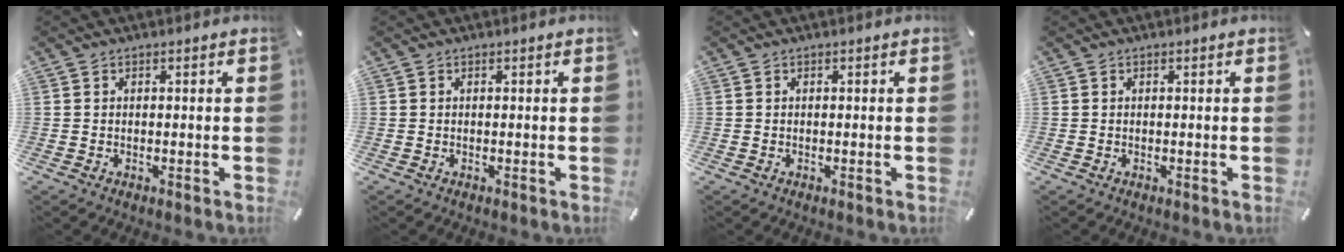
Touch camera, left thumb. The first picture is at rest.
{"total": 0.0}
{"total": 0.0}
{"total": 0.0}